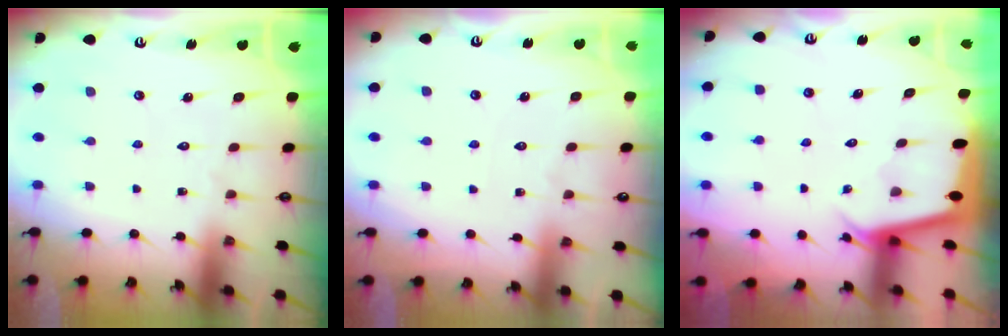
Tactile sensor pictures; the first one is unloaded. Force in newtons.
{"total": 3.2, "press": 3.1, "slide": 0.5}
{"total": 2.2, "press": 2.2, "slide": 0.1}